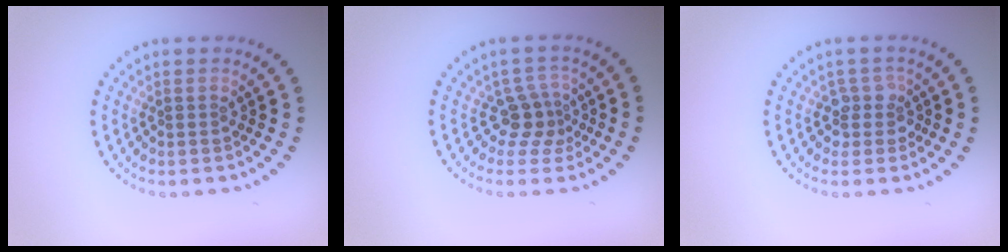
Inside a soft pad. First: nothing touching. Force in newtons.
{"total": 2.4, "press": 1.7, "slide": 1.8}
{"total": 2.1, "press": 1.7, "slide": 1.3}